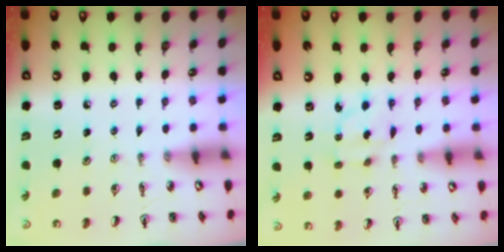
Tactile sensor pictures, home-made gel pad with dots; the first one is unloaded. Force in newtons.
{"total": 3.6, "press": 3.5, "slide": 0.9}